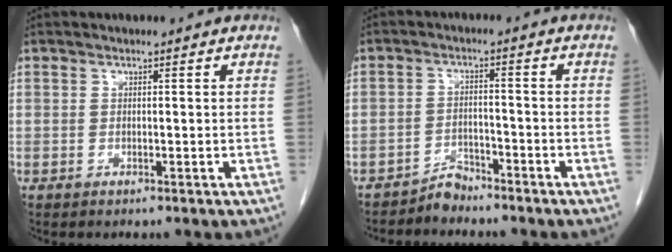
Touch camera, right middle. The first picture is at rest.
{"total": 2.8, "force": [-2.8, 0.6, -0.3], "torque": [0.010, -0.005, -0.050]}